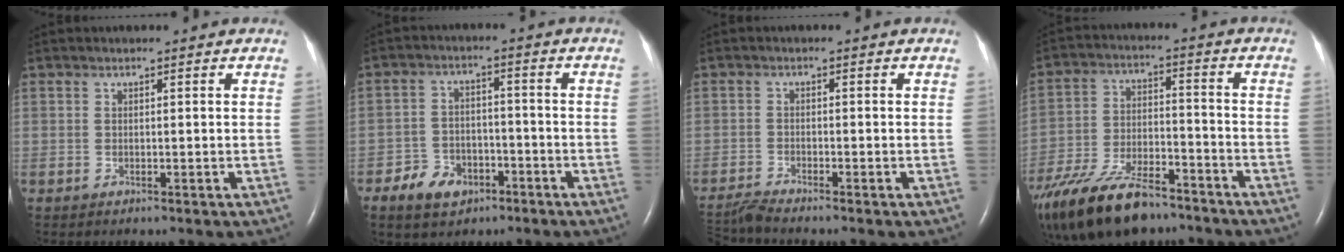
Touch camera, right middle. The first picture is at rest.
{"total": 1.2, "force": [-0.8, 0.7, 0.6], "torque": [-0.013, 0.001, -0.011]}
{"total": 3.3, "force": [-3.1, -1.1, 0.4], "torque": [-0.020, -0.021, -0.062]}
{"total": 20.3, "force": [-15.4, 7.2, 11.0], "torque": [-0.248, -0.025, -0.268]}